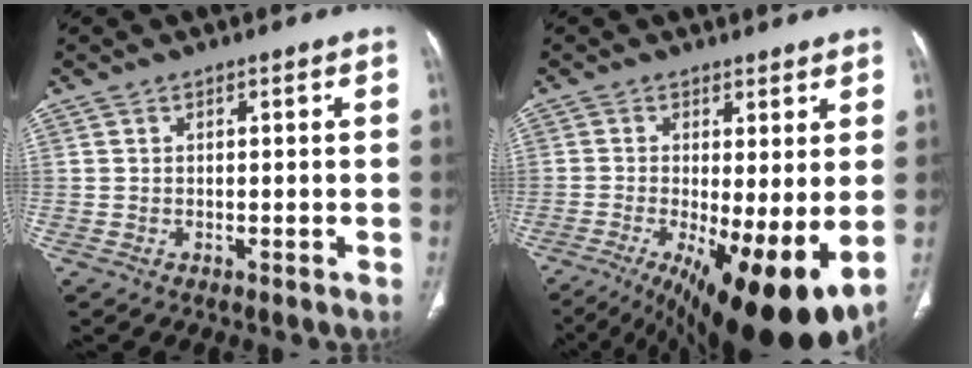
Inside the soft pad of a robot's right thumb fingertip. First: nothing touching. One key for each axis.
{"total": 16.5, "fx": -4.1, "fy": 5.1, "fz": 15.2, "tx": -0.223, "ty": -0.024, "tz": -0.047}